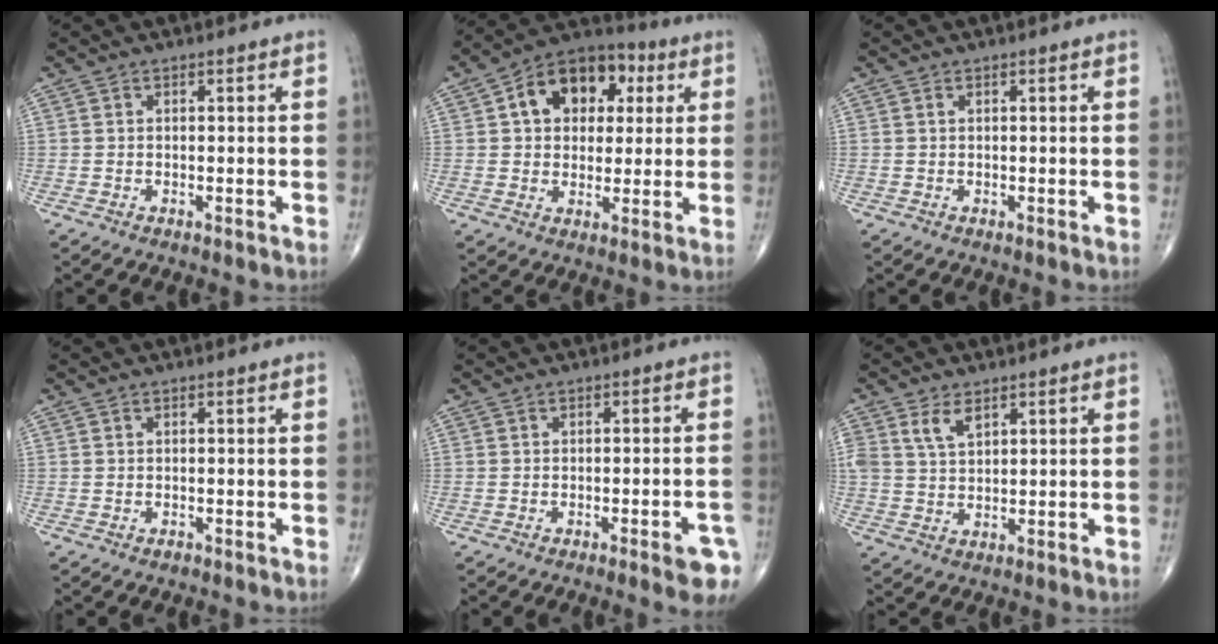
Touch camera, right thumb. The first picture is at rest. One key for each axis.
{"total": 14.9, "fx": 4.1, "fy": 10.5, "fz": 9.8, "tx": -0.106, "ty": 0.014, "tz": 0.056}
{"total": 0.0}
{"total": 0.5, "fx": -0.2, "fy": 0.4, "fz": 0.3, "tx": -0.003, "ty": 0.000, "tz": -0.003}
{"total": 5.6, "fx": -2.8, "fy": 1.3, "fz": 4.6, "tx": -0.046, "ty": 0.008, "tz": -0.032}
{"total": 4.5, "fx": 2.5, "fy": 2.4, "fz": 2.9, "tx": -0.047, "ty": -0.009, "tz": 0.054}